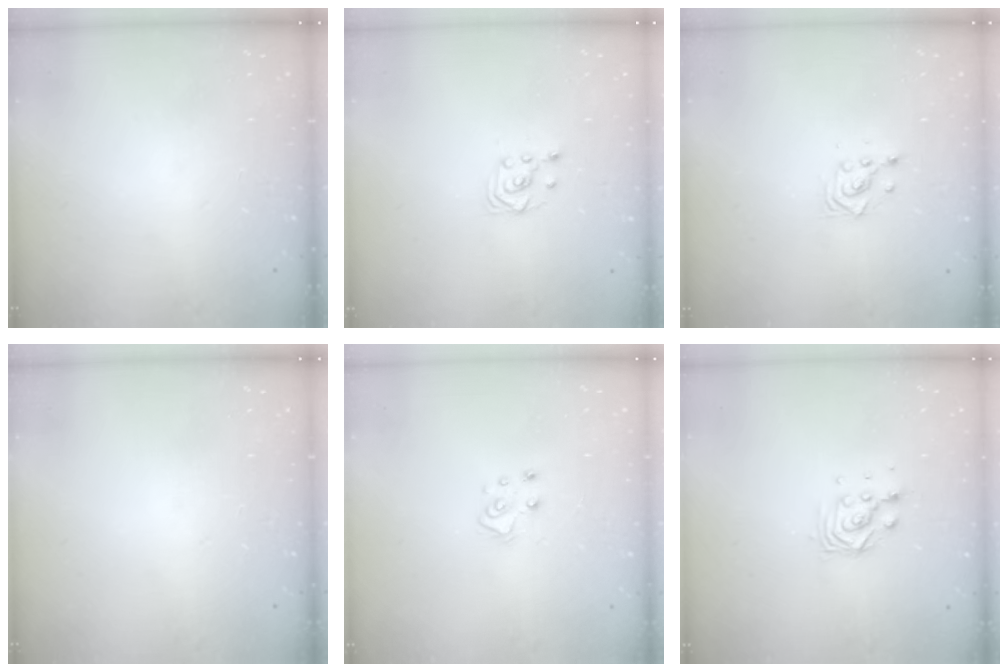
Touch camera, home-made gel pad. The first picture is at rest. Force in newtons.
{"total": 2.5, "press": 2.2, "slide": 1.2}
{"total": 2.9, "press": 2.9, "slide": 0.1}
{"total": 0.0}
{"total": 6.3, "press": 6.3, "slide": 0.3}
{"total": 5.1, "press": 5.0, "slide": 0.4}